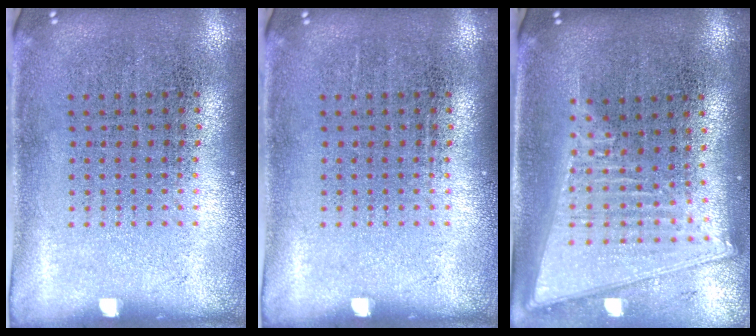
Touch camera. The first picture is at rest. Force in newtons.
{"total": 0.0}
{"total": 2.1, "press": 1.8, "slide": 1.1}